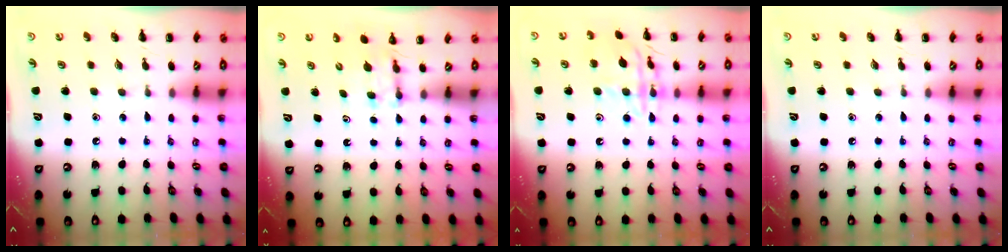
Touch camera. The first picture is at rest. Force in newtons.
{"total": 2.7, "press": 2.5, "slide": 1.1}
{"total": 14.2, "press": 14.2, "slide": 0.7}
{"total": 0.0}